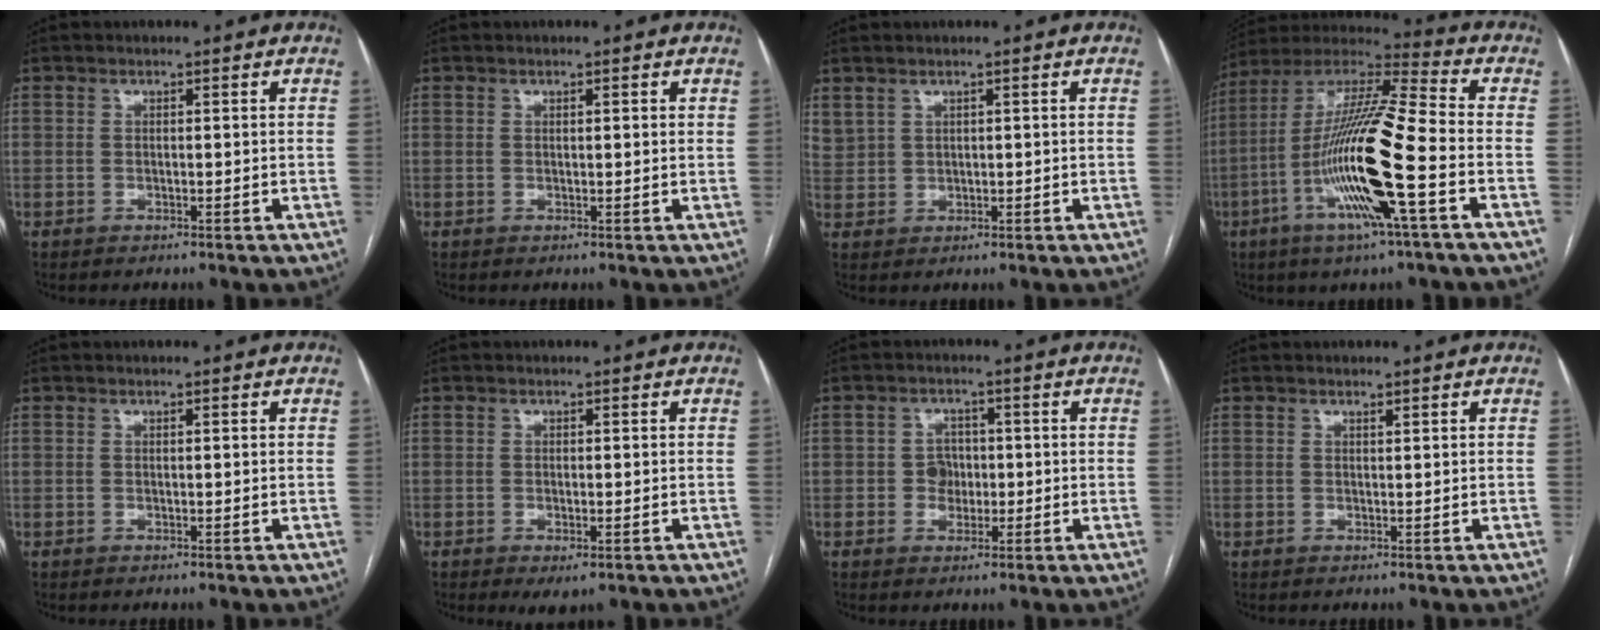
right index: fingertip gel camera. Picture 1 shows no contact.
{"total": 1.0, "force": [0.5, 0.1, 0.9], "torque": [-0.017, 0.003, 0.006]}
{"total": 6.4, "force": [3.5, 5.3, 1.2], "torque": [-0.039, 0.016, 0.085]}
{"total": 18.7, "force": [-5.5, 0.4, 17.9], "torque": [-0.357, -0.012, -0.111]}
{"total": 0.0}
{"total": 2.2, "force": [-1.0, 0.8, 1.9], "torque": [-0.026, -0.004, -0.008]}
{"total": 3.4, "force": [-0.3, 3.1, 1.4], "torque": [-0.015, 0.010, -0.003]}
{"total": 0.6, "force": [0.5, 0.0, 0.3], "torque": [-0.007, -0.002, 0.009]}